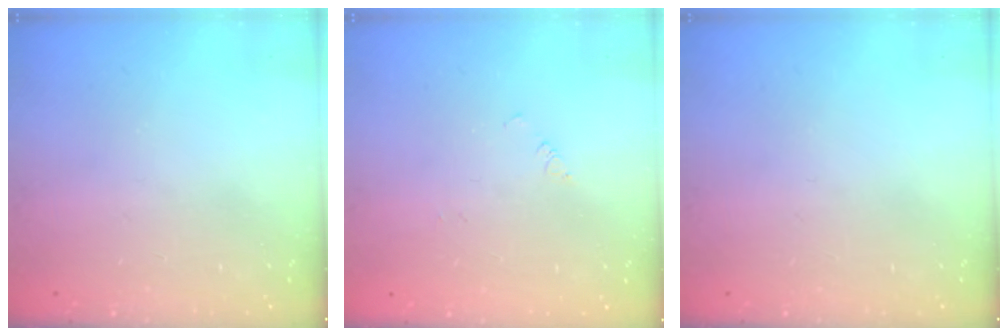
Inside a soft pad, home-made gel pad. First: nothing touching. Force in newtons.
{"total": 1.4, "press": 1.3, "slide": 0.3}
{"total": 0.0}